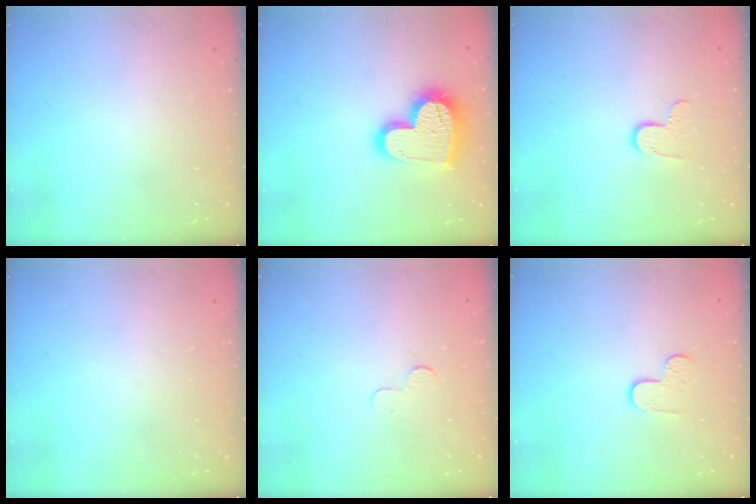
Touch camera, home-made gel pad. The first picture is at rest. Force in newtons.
{"total": 17.7, "press": 17.6, "slide": 1.7}
{"total": 6.7, "press": 6.7, "slide": 0.4}
{"total": 0.0}
{"total": 2.5, "press": 2.5, "slide": 0.2}
{"total": 7.3, "press": 7.2, "slide": 0.6}